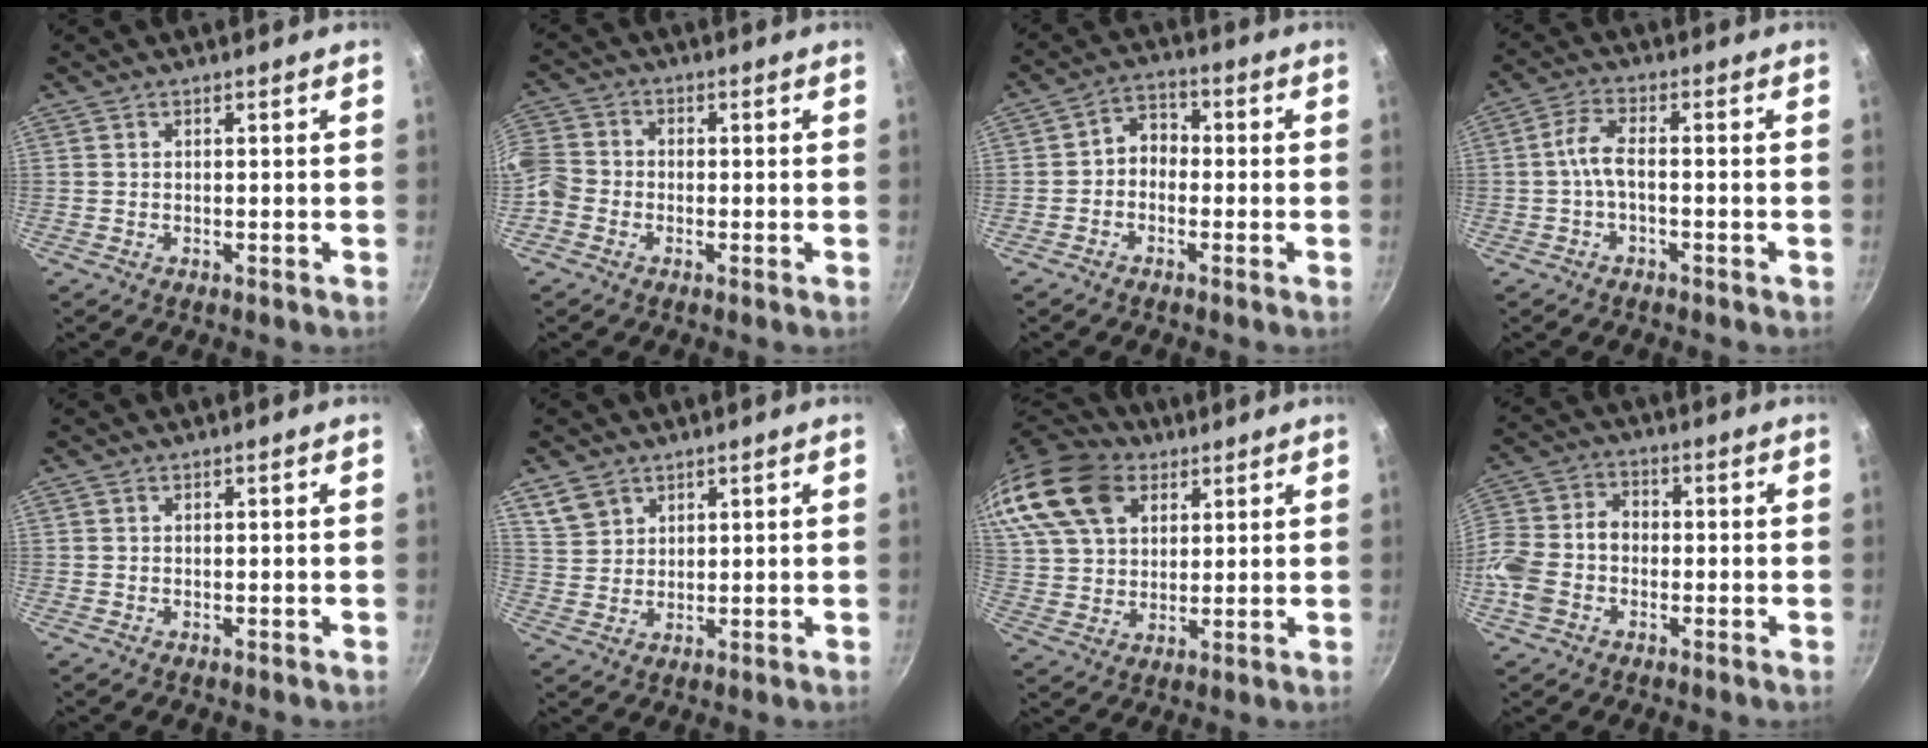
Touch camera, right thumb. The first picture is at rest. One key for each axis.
{"total": 7.9, "fx": -2.5, "fy": 6.5, "fz": 3.7, "tx": -0.077, "ty": 0.029, "tz": -0.067}
{"total": 4.9, "fx": -1.0, "fy": 4.0, "fz": 2.8, "tx": -0.021, "ty": 0.024, "tz": -0.030}
{"total": 4.5, "fx": -1.4, "fy": 1.9, "fz": 3.8, "tx": -0.086, "ty": 0.021, "tz": -0.035}
{"total": 0.0}
{"total": 5.5, "fx": 3.4, "fy": 3.9, "fz": 1.8, "tx": -0.022, "ty": -0.004, "tz": 0.076}
{"total": 21.0, "fx": 10.5, "fy": 14.1, "fz": 11.4, "tx": -0.236, "ty": 0.005, "tz": 0.198}
{"total": 11.5, "fx": -2.5, "fy": 8.7, "fz": 7.1, "tx": -0.135, "ty": 0.034, "tz": -0.061}